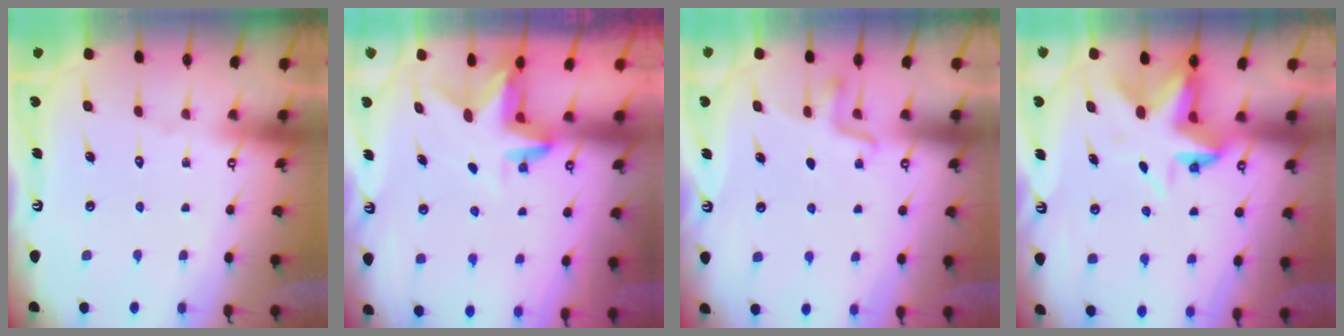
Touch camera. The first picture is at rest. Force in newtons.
{"total": 4.2, "press": 4.2, "slide": 0.1}
{"total": 3.0, "press": 2.9, "slide": 0.8}
{"total": 5.2, "press": 5.2, "slide": 0.5}